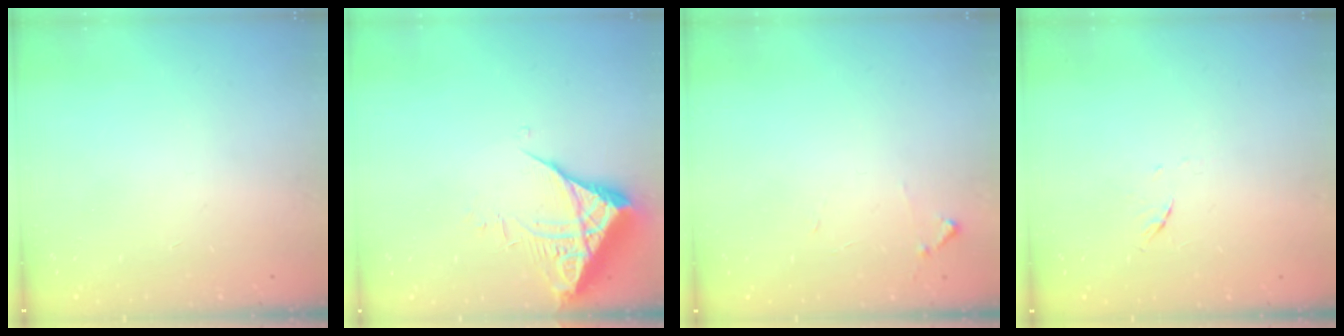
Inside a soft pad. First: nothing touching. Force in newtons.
{"total": 5.7, "press": 5.7, "slide": 0.5}
{"total": 5.8, "press": 5.7, "slide": 0.4}
{"total": 4.8, "press": 4.7, "slide": 1.0}